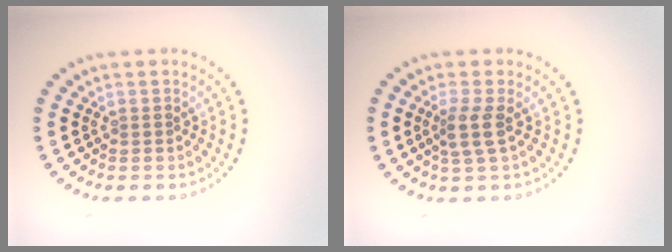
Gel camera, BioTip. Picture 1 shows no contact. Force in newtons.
{"total": 2.1, "press": 1.7, "slide": 1.3}